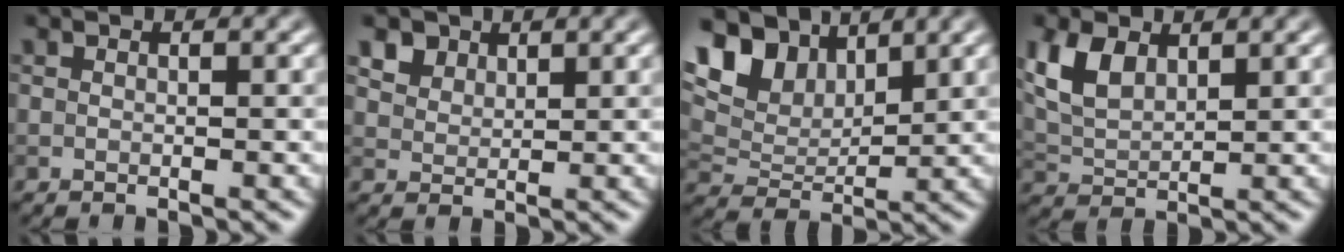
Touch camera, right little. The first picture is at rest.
{"total": 3.9, "force": [2.7, 2.4, 1.5], "torque": [-0.051, 0.000, 0.056]}
{"total": 8.8, "force": [5.2, 4.8, 5.2], "torque": [-0.120, 0.013, 0.092]}
{"total": 4.4, "force": [2.1, 2.5, 2.9], "torque": [-0.072, 0.003, 0.044]}